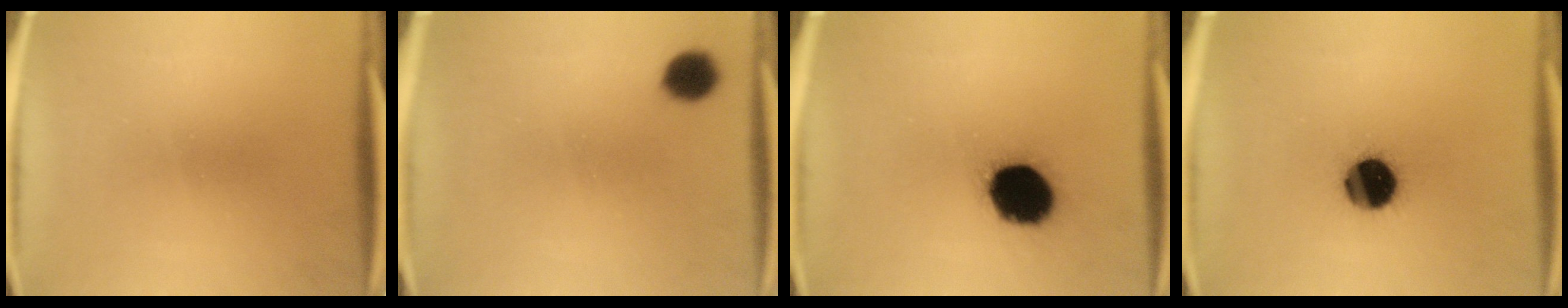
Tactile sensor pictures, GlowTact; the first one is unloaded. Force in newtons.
{"total": 5.3}
{"total": 17.6}
{"total": 13.0}